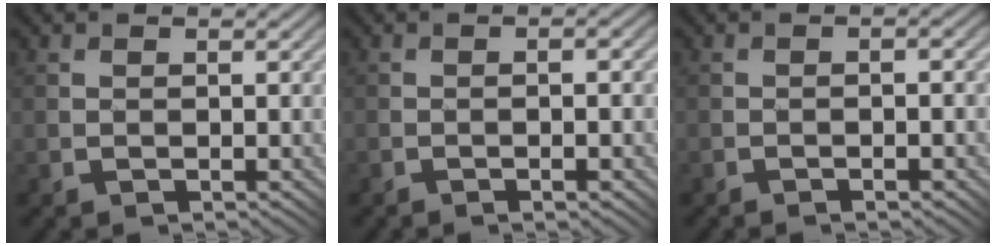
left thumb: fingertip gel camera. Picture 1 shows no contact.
{"total": 3.9, "force": [-1.6, 0.8, 3.5], "torque": [-0.044, 0.002, -0.015]}
{"total": 3.1, "force": [-1.5, 0.8, 2.6], "torque": [-0.031, 0.007, -0.017]}